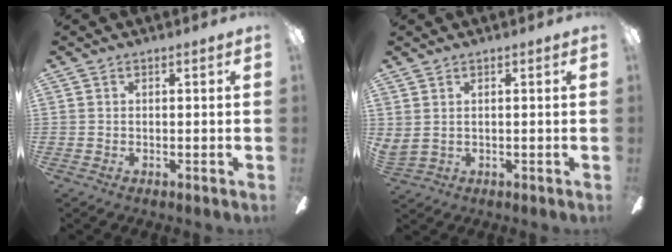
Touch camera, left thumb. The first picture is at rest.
{"total": 1.6, "force": [1.3, 0.7, 0.7], "torque": [-0.017, -0.001, 0.025]}